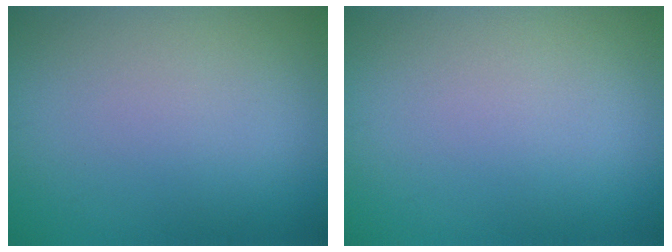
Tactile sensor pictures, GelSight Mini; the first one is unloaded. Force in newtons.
{"total": 0.0}